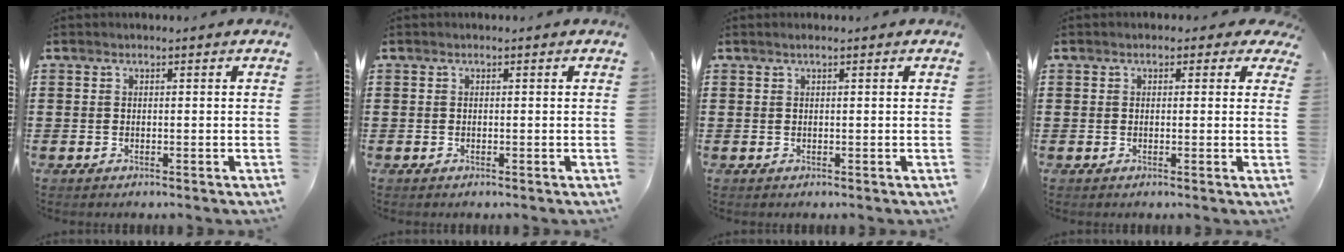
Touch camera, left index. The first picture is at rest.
{"total": 0.0}
{"total": 0.6, "force": [0.3, -0.1, 0.5], "torque": [-0.007, -0.001, 0.006]}
{"total": 1.4, "force": [0.4, 1.1, 0.8], "torque": [-0.012, 0.006, 0.002]}